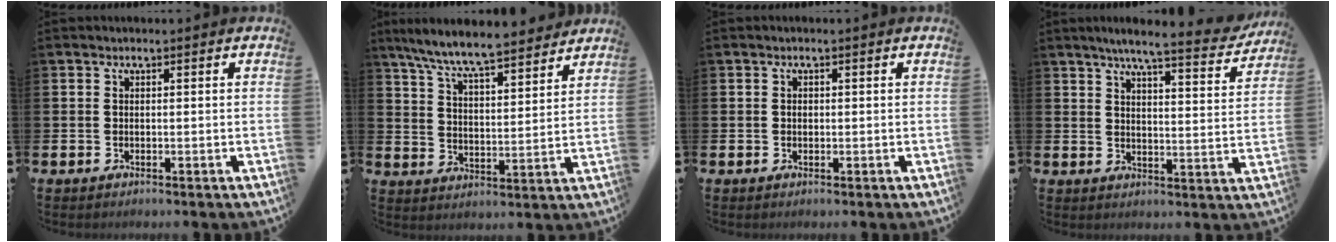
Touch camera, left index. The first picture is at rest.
{"total": 8.2, "force": [7.8, 0.6, 2.7], "torque": [-0.086, -0.046, 0.138]}
{"total": 0.6, "force": [0.1, 0.5, 0.3], "torque": [0.007, -0.002, -0.003]}
{"total": 6.6, "force": [6.0, 0.4, 2.7], "torque": [-0.057, -0.035, 0.098]}